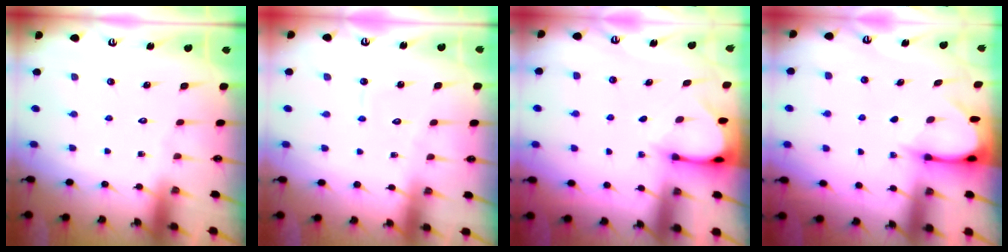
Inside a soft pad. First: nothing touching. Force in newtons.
{"total": 2.6, "press": 2.6, "slide": 0.3}
{"total": 3.3, "press": 3.2, "slide": 0.3}
{"total": 3.6, "press": 3.6, "slide": 0.3}